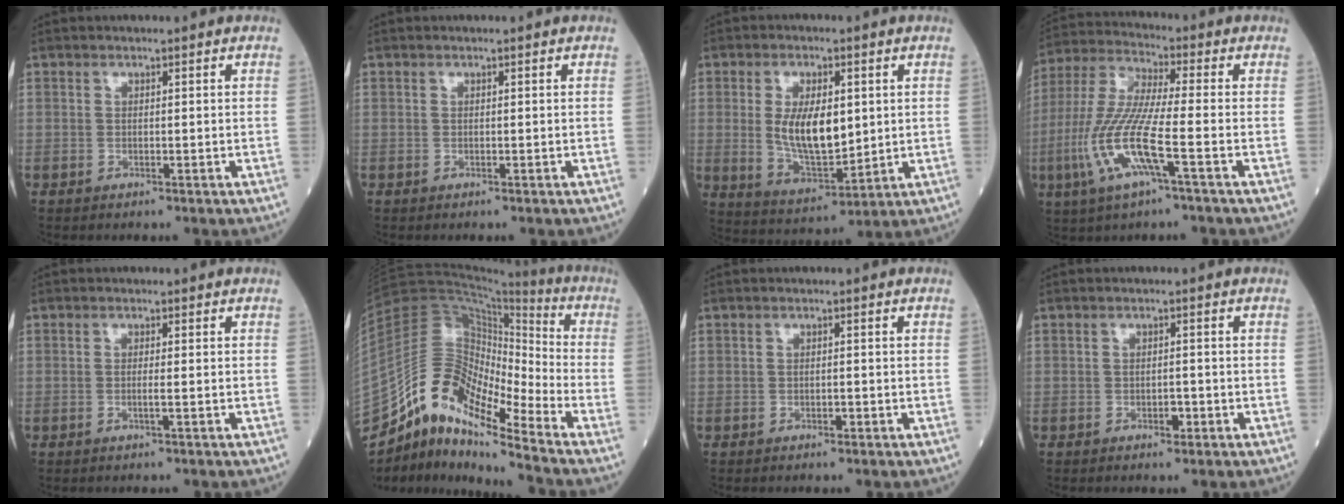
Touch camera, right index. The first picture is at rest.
{"total": 0.0}
{"total": 10.5, "force": [1.3, 4.2, 9.5], "torque": [-0.183, -0.010, 0.032]}
{"total": 12.4, "force": [-4.2, 1.0, 11.7], "torque": [-0.257, -0.009, -0.086]}
{"total": 1.3, "force": [-0.3, -0.2, 1.3], "torque": [-0.028, -0.003, -0.007]}
{"total": 15.4, "force": [-11.8, 3.1, 9.4], "torque": [-0.172, 0.044, -0.213]}
{"total": 1.1, "force": [-0.4, 0.4, 1.0], "torque": [-0.018, -0.001, -0.004]}
{"total": 1.8, "force": [-0.7, 0.8, 1.5], "torque": [-0.024, 0.001, -0.009]}